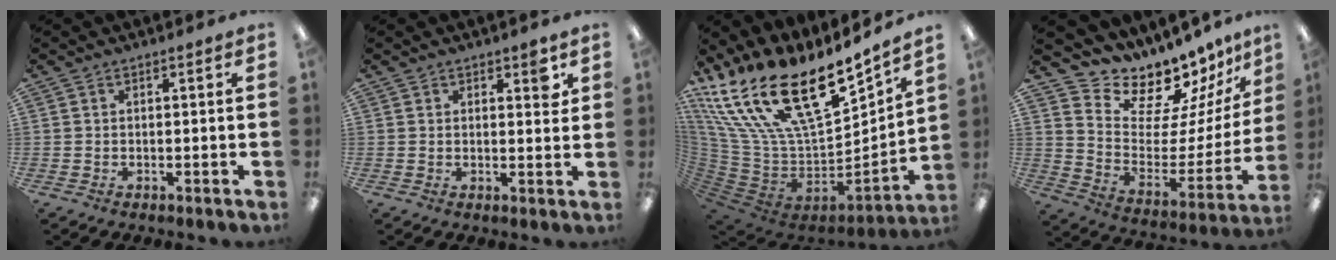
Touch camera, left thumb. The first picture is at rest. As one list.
[{"total": 3.7, "force": [2.2, 1.7, 2.6], "torque": [-0.023, -0.007, 0.030]}, {"total": 27.9, "force": [15.4, 12.4, 19.6], "torque": [-0.368, -0.115, 0.294]}, {"total": 13.1, "force": [11.7, 5.3, 2.3], "torque": [-0.047, -0.123, 0.205]}]